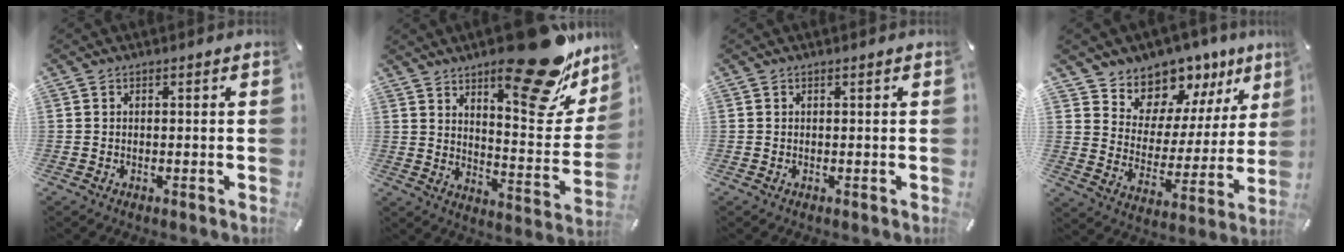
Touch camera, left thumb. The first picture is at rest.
{"total": 24.1, "force": [17.6, 8.7, 14.0], "torque": [-0.171, -0.136, 0.286]}
{"total": 0.0}
{"total": 10.6, "force": [9.0, 5.4, -1.1], "torque": [0.005, -0.111, 0.164]}